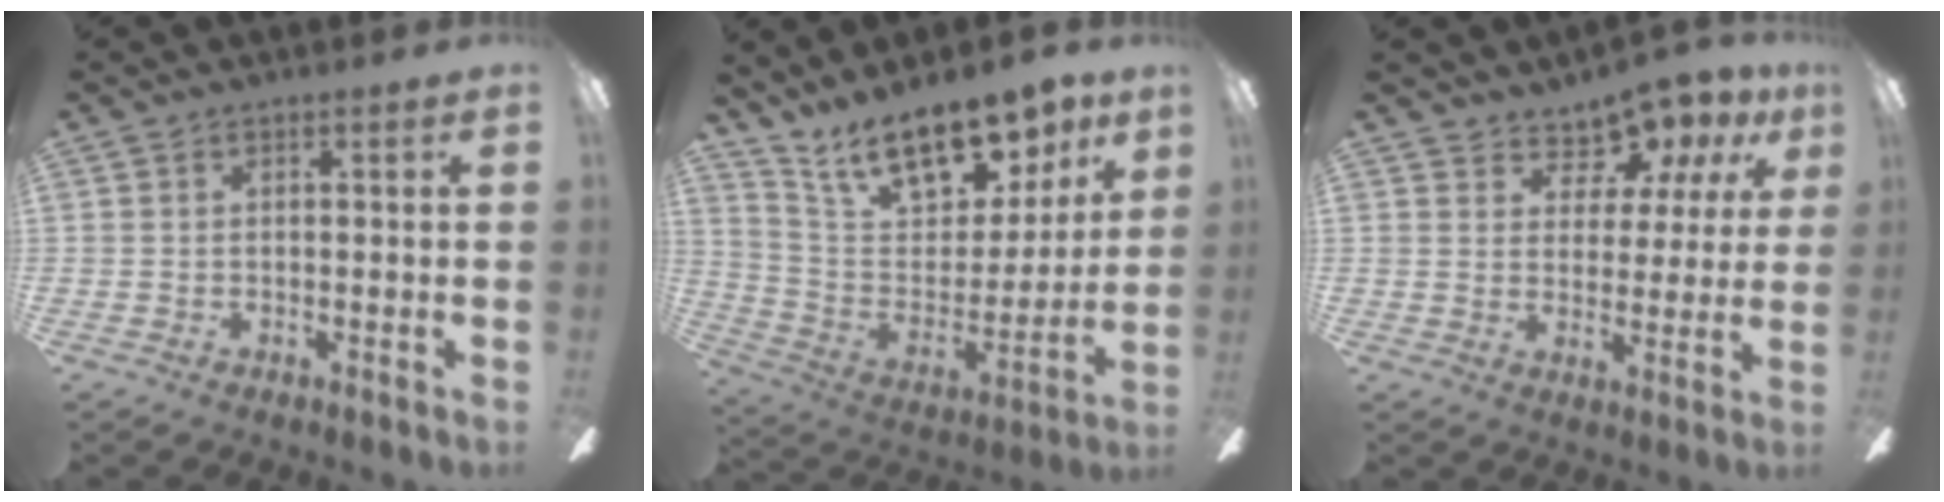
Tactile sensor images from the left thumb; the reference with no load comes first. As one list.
[{"total": 16.9, "force": [13.1, 7.5, 7.7], "torque": [-0.134, -0.091, 0.237]}, {"total": 9.2, "force": [7.8, 4.2, 2.4], "torque": [-0.040, -0.064, 0.145]}]